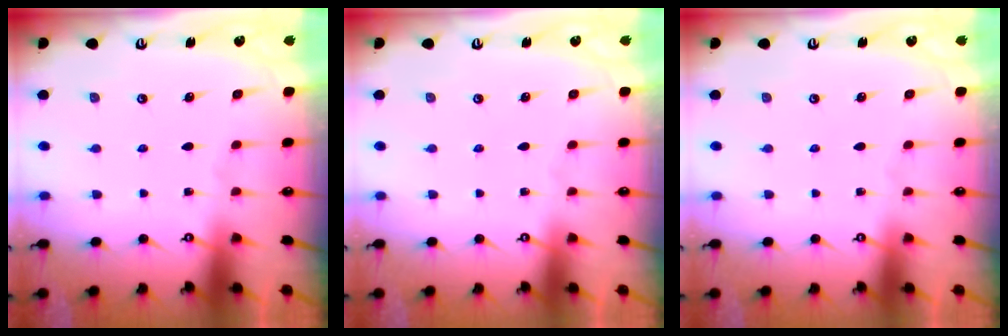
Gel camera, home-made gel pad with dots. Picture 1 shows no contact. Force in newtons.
{"total": 0.0}
{"total": 0.0}